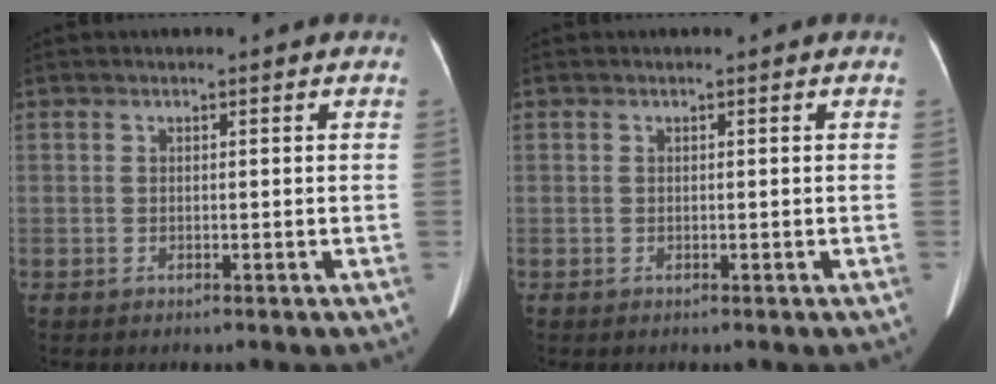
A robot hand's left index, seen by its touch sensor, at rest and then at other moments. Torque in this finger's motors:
{"motor_torque": [0.05, 0.00, -0.02, 0.02]}